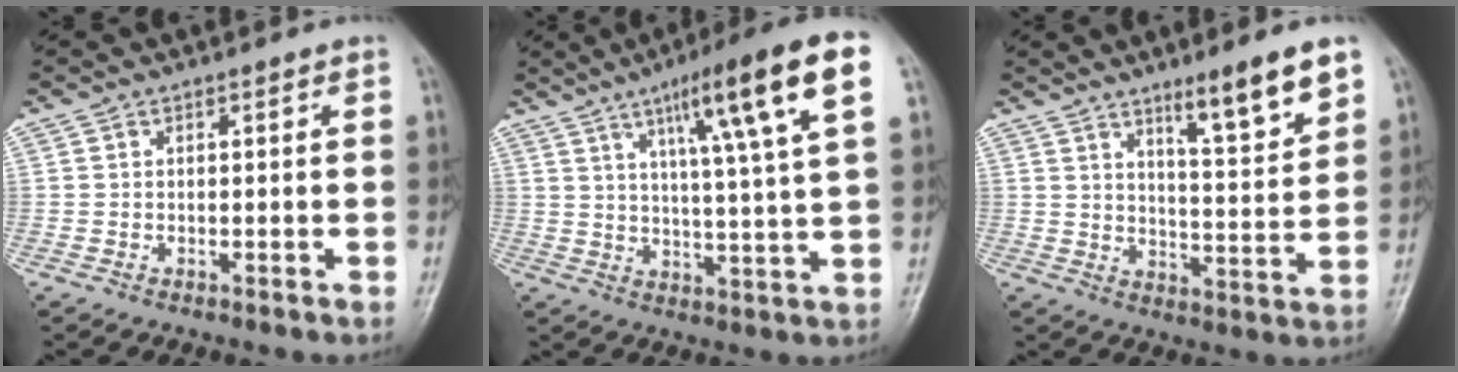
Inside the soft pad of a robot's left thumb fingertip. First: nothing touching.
{"total": 16.6, "force": [7.4, 1.5, 14.8], "torque": [-0.224, -0.010, 0.109]}
{"total": 11.0, "force": [7.1, 1.5, 8.3], "torque": [-0.112, -0.047, 0.111]}